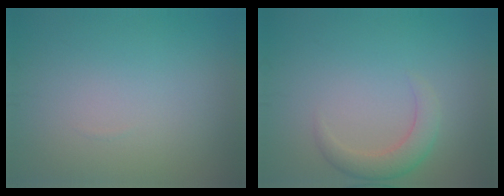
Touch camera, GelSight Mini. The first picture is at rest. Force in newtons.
{"total": 2.6, "press": 2.6, "slide": 0.1}